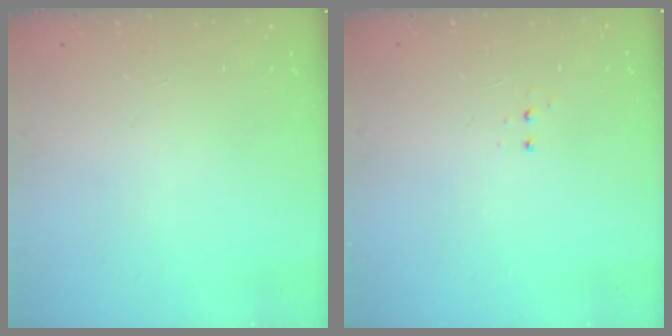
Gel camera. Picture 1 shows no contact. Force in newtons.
{"total": 3.3, "press": 3.2, "slide": 0.7}